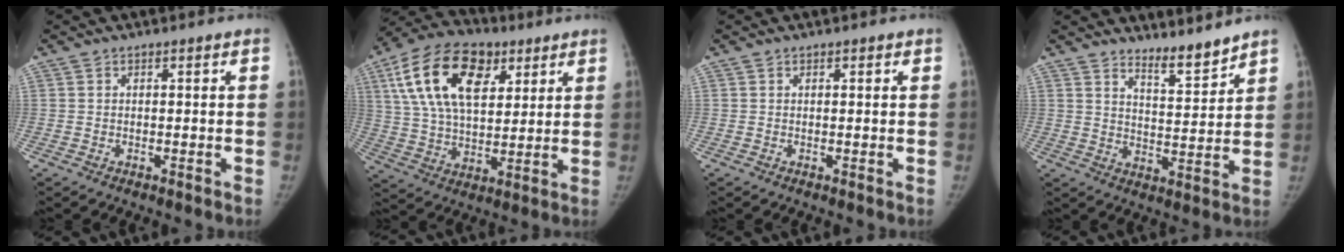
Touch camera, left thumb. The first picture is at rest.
{"total": 20.6, "force": [8.3, 12.0, 14.5], "torque": [-0.250, -0.006, 0.146]}
{"total": 0.6, "force": [0.4, 0.3, 0.5], "torque": [-0.007, -0.001, 0.003]}
{"total": 6.3, "force": [5.8, 0.9, 2.3], "torque": [-0.026, -0.058, 0.101]}